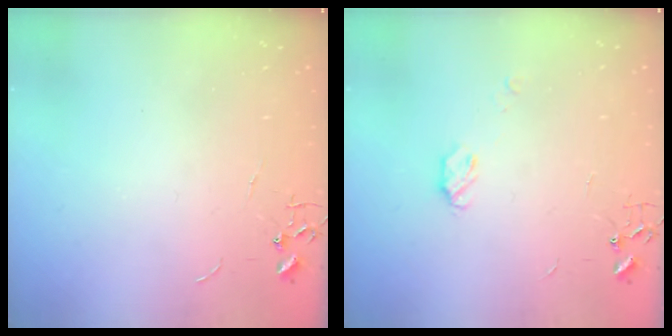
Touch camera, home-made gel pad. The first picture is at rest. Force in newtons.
{"total": 4.8, "press": 4.8, "slide": 0.4}